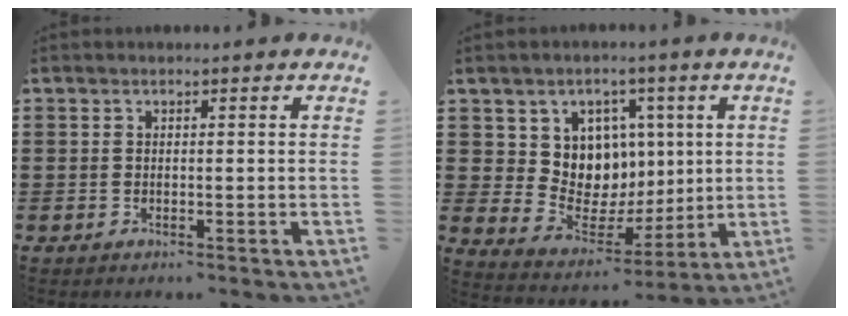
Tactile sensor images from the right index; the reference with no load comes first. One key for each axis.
{"total": 8.9, "fx": 2.8, "fy": 8.1, "fz": 2.2, "tx": -0.062, "ty": -0.031, "tz": 0.059}